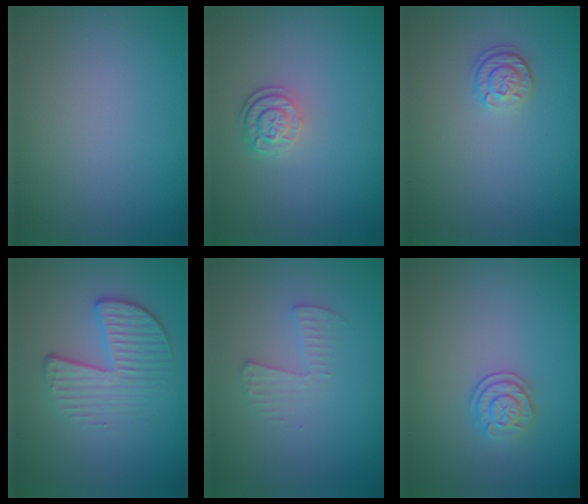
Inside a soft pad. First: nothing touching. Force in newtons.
{"total": 2.5, "press": 1.9, "slide": 1.6}
{"total": 1.7, "press": 1.6, "slide": 0.4}
{"total": 3.8, "press": 3.1, "slide": 2.1}
{"total": 1.6, "press": 1.6, "slide": 0.1}
{"total": 1.9, "press": 1.8, "slide": 0.5}